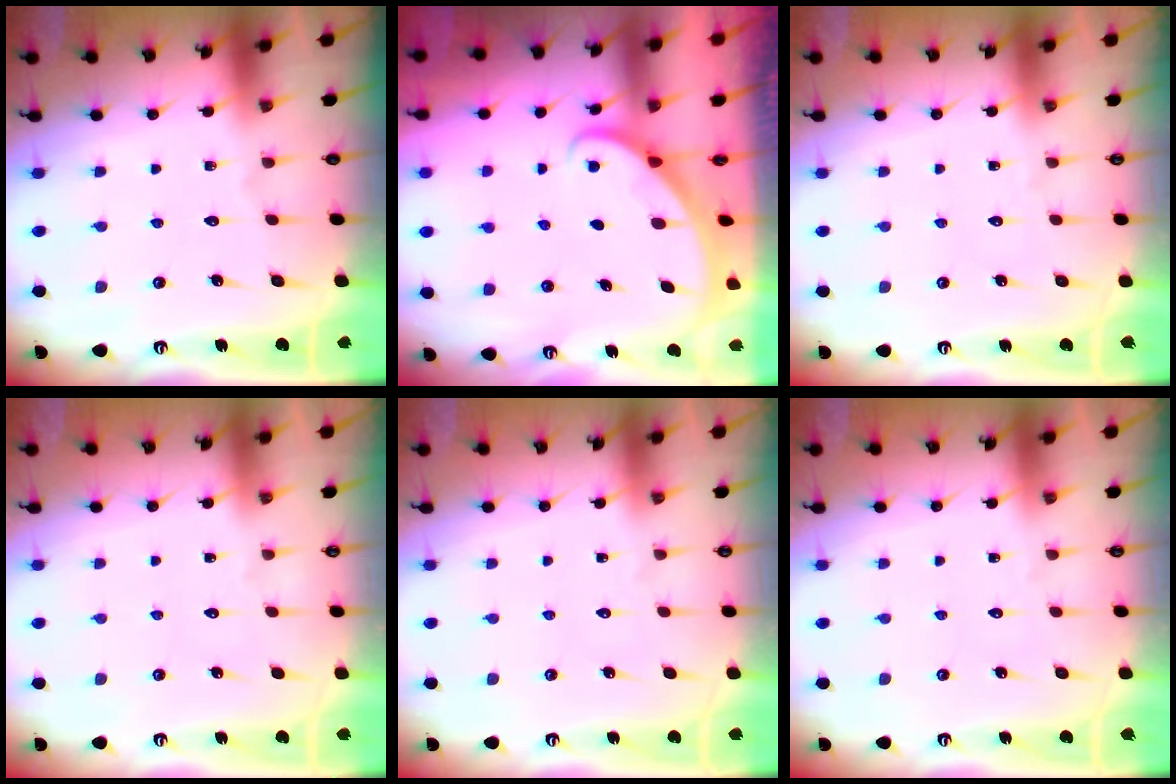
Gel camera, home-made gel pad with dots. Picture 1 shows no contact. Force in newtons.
{"total": 1.9, "press": 1.9, "slide": 0.1}
{"total": 0.0}
{"total": 0.0}
{"total": 0.0}
{"total": 0.0}